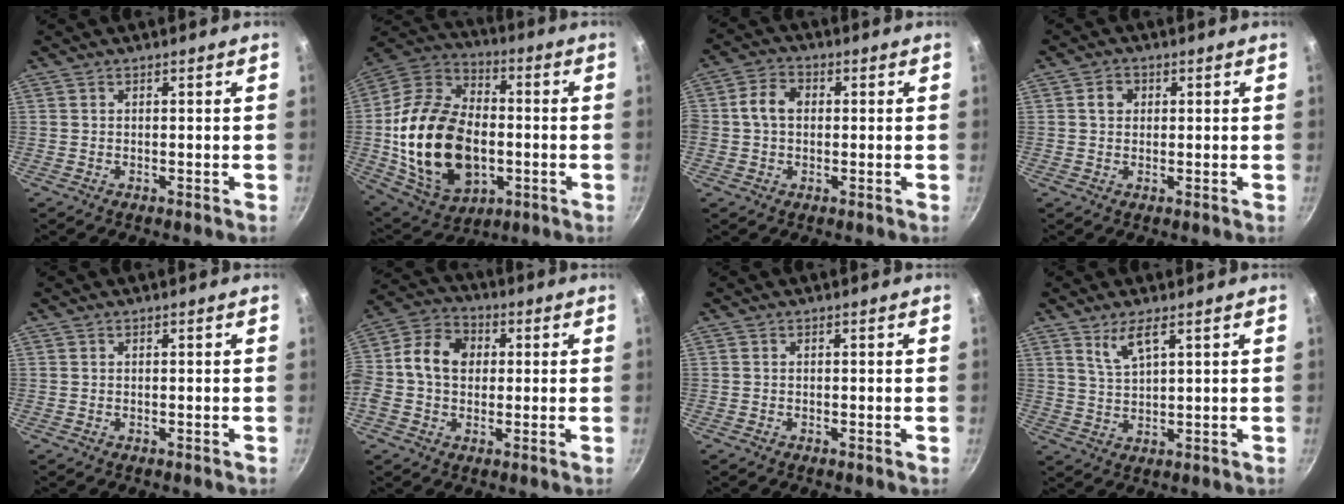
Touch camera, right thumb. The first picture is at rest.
{"total": 25.7, "force": [-3.1, 17.0, 19.1], "torque": [-0.341, 0.024, -0.048]}
{"total": 5.8, "force": [0.5, 4.4, 3.7], "torque": [-0.059, 0.014, -0.005]}
{"total": 2.8, "force": [0.7, 2.4, 1.4], "torque": [-0.007, 0.004, 0.009]}
{"total": 0.0}
{"total": 11.8, "force": [1.0, 9.1, 7.5], "torque": [-0.113, 0.023, -0.007]}
{"total": 0.0}
{"total": 4.9, "force": [2.8, 1.2, 3.9], "torque": [-0.072, -0.014, 0.065]}